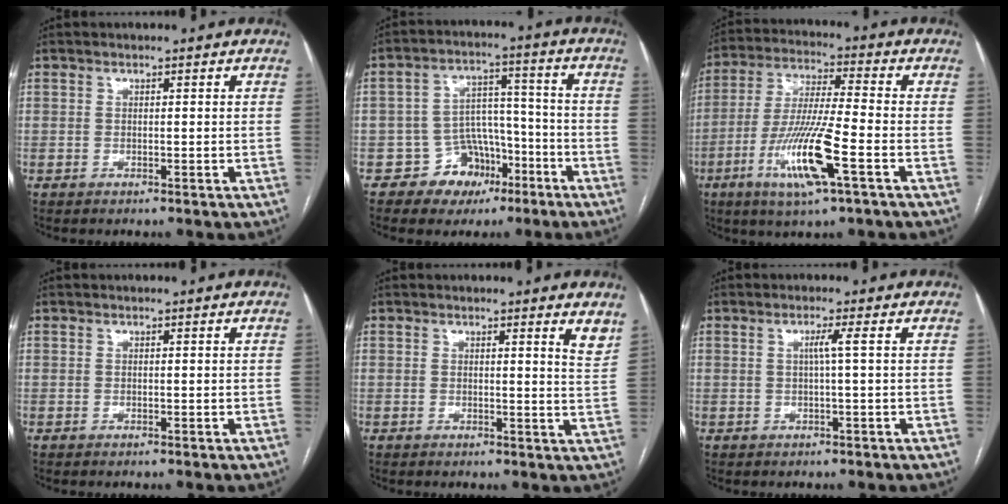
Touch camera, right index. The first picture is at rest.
{"total": 8.0, "force": [-4.4, 6.4, 1.8], "torque": [-0.013, 0.031, -0.057]}
{"total": 13.2, "force": [-5.2, 0.6, 12.2], "torque": [-0.245, -0.017, -0.094]}
{"total": 0.0}
{"total": 3.1, "force": [2.5, -0.1, 1.8], "torque": [-0.026, -0.019, 0.016]}
{"total": 1.9, "force": [0.2, -0.6, 1.8], "torque": [-0.032, 0.001, 0.005]}